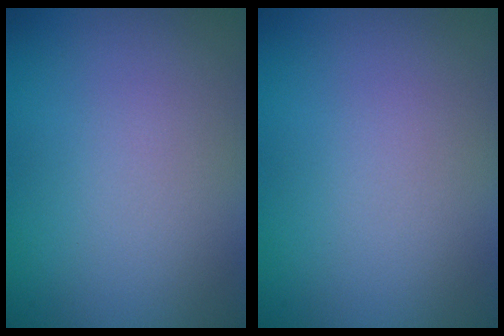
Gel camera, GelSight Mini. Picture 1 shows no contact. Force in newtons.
{"total": 0.0}